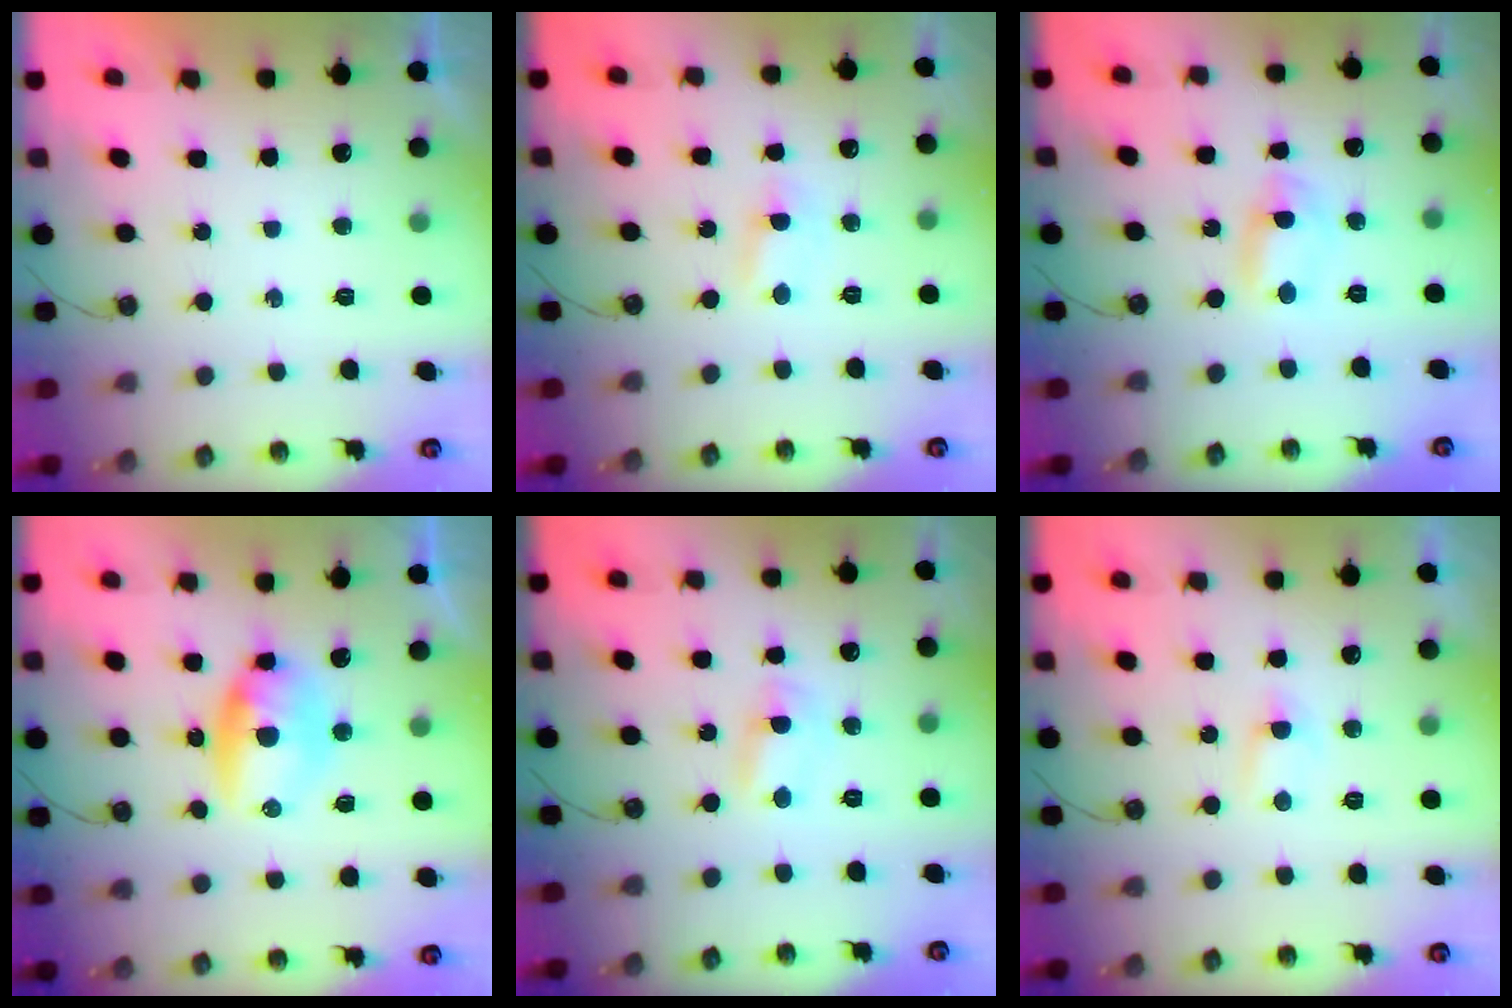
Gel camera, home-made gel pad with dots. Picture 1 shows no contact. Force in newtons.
{"total": 1.7, "press": 1.7, "slide": 0.3}
{"total": 10.5, "press": 2.0, "slide": 10.3}
{"total": 12.4, "press": 9.1, "slide": 8.5}
{"total": 2.1, "press": 2.1, "slide": 0.3}
{"total": 2.6, "press": 2.5, "slide": 0.3}